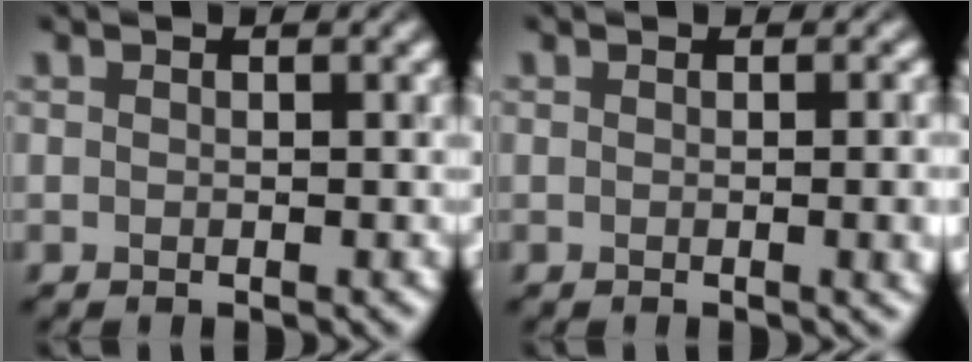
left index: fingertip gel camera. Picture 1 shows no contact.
{"total": 3.2, "force": [-0.2, 1.3, 3.0], "torque": [-0.021, -0.003, -0.001]}